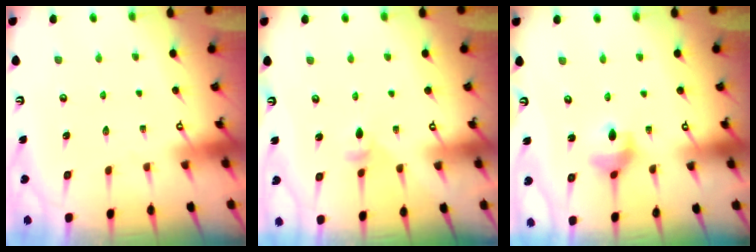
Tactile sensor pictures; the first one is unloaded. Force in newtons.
{"total": 4.3, "press": 4.2, "slide": 0.6}
{"total": 5.7, "press": 5.7, "slide": 0.1}